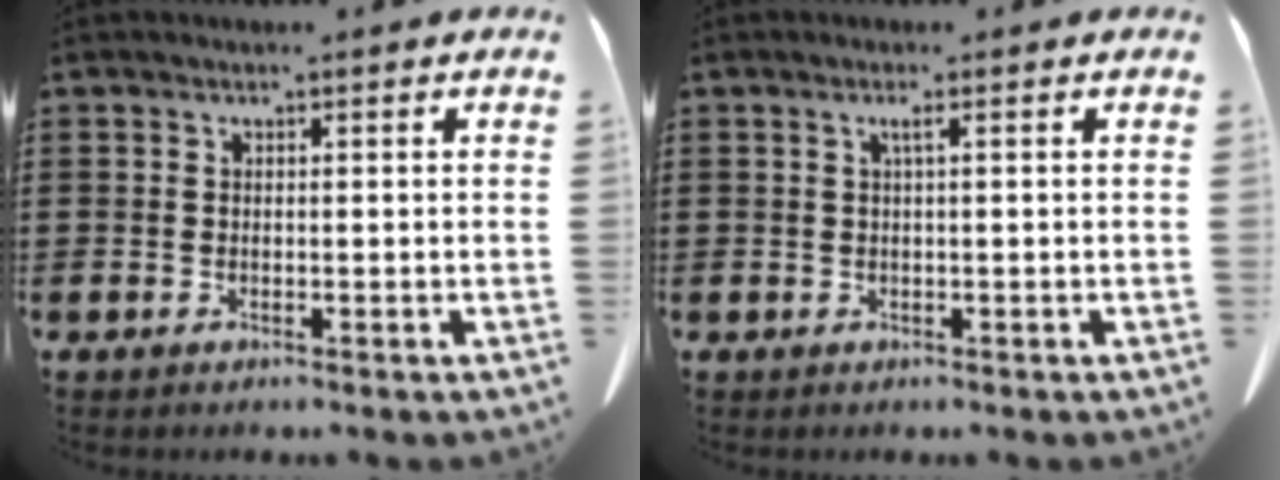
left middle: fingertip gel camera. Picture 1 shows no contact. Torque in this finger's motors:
{"motor_torque": [0.00, 0.00, 0.00, 0.01]}